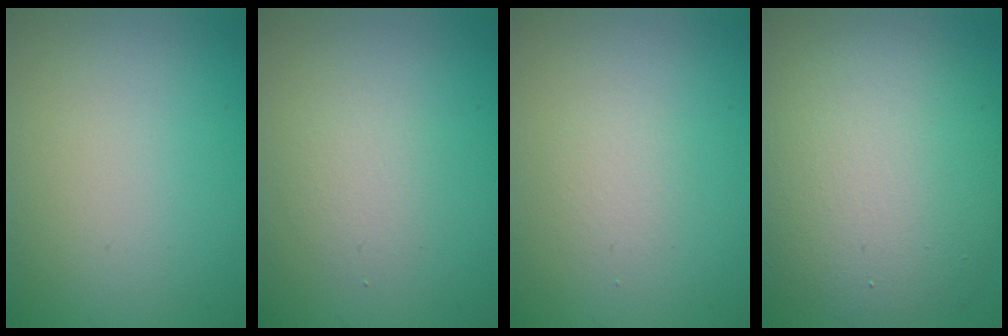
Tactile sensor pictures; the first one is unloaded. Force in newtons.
{"total": 1.6, "press": 1.6, "slide": 0.1}
{"total": 1.1, "press": 1.1, "slide": 0.1}
{"total": 11.5, "press": 11.4, "slide": 0.8}